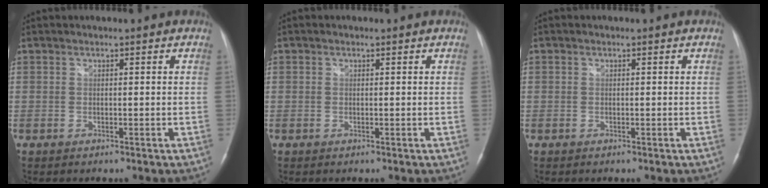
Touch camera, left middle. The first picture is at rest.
{"total": 0.0}
{"total": 0.0}